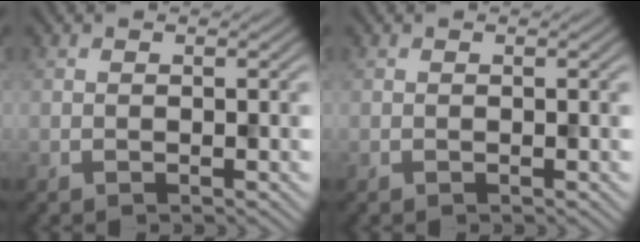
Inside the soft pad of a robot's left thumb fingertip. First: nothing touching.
{"total": 0.0}